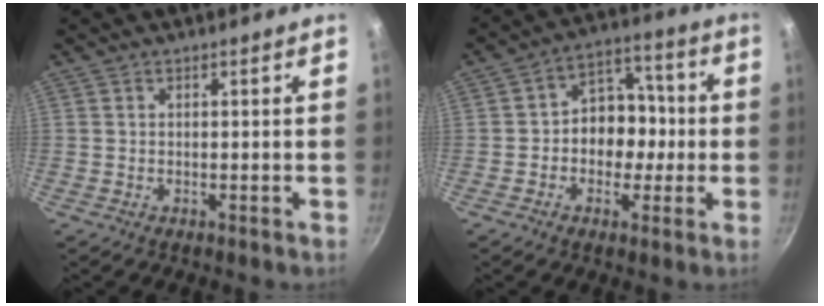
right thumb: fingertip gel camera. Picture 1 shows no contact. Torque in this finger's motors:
{"motor_torque": [-0.55, 0.32, 0.26, 0.62, 0.03]}